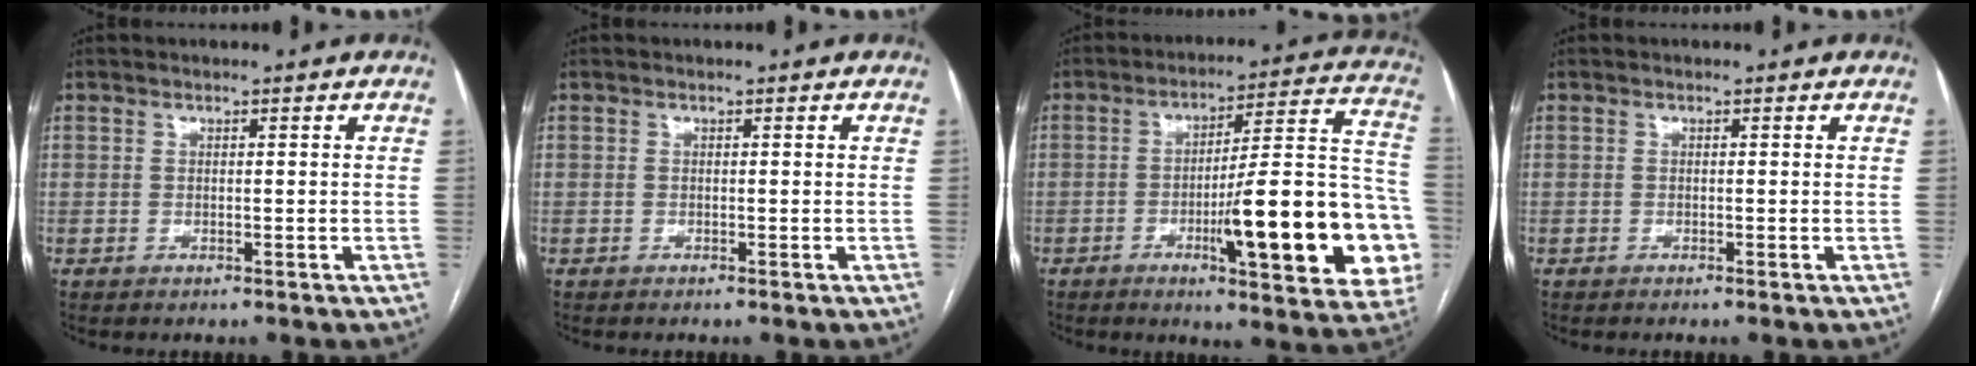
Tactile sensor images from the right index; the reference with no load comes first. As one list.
[{"total": 0.0}, {"total": 22.9, "force": [-6.1, 3.5, 21.8], "torque": [-0.218, 0.019, -0.073]}, {"total": 0.0}]